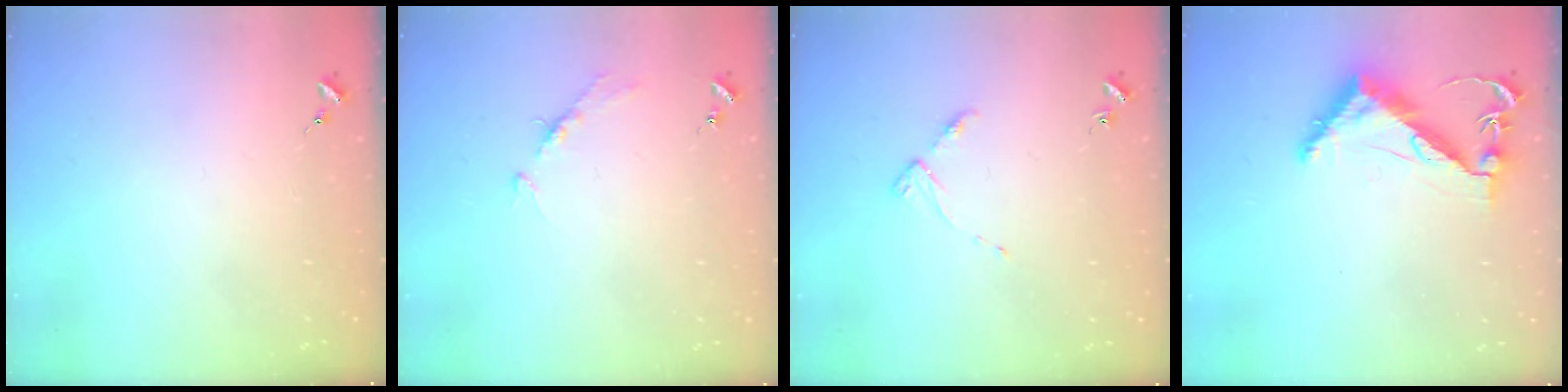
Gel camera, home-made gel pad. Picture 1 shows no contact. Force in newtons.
{"total": 4.4, "press": 4.4, "slide": 0.6}
{"total": 3.8, "press": 3.8, "slide": 0.5}
{"total": 9.7, "press": 9.6, "slide": 1.0}